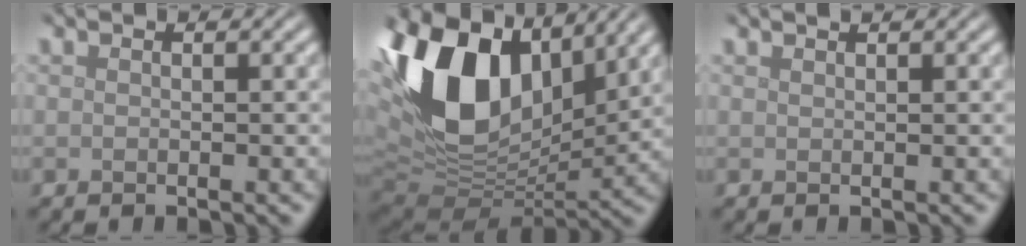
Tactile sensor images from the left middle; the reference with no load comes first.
{"total": 16.2, "force": [5.2, 9.6, 11.9], "torque": [-0.251, 0.015, 0.089]}
{"total": 0.7, "force": [0.6, 0.1, 0.3], "torque": [-0.004, -0.001, 0.006]}